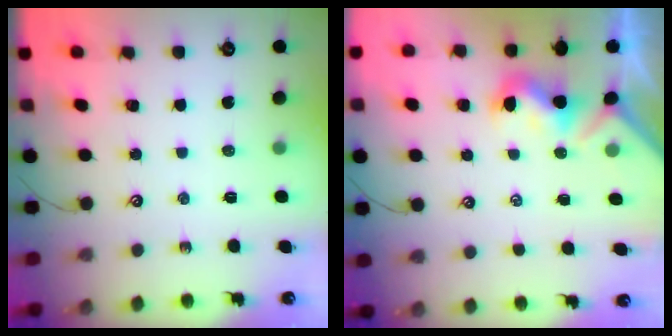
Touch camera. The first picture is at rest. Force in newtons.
{"total": 0.8, "press": 0.5, "slide": 0.6}